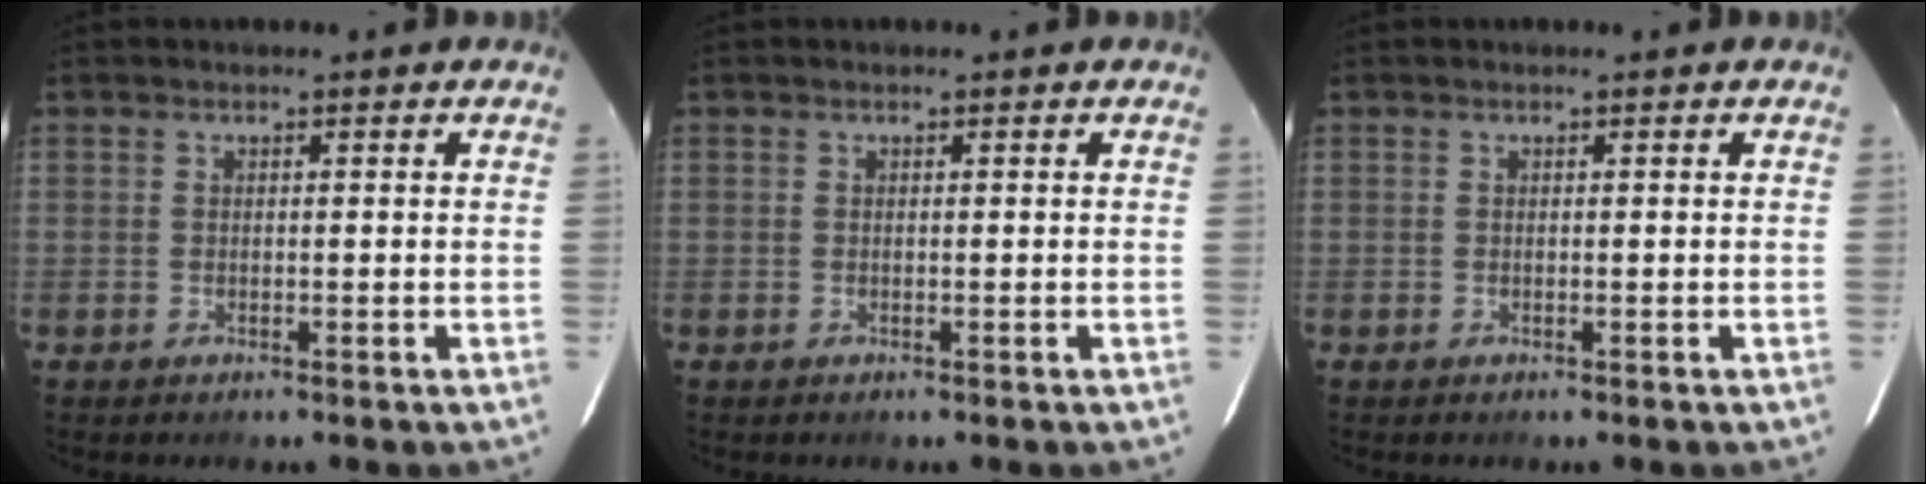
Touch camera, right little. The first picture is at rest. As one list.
[{"total": 0.0}, {"total": 0.0}]